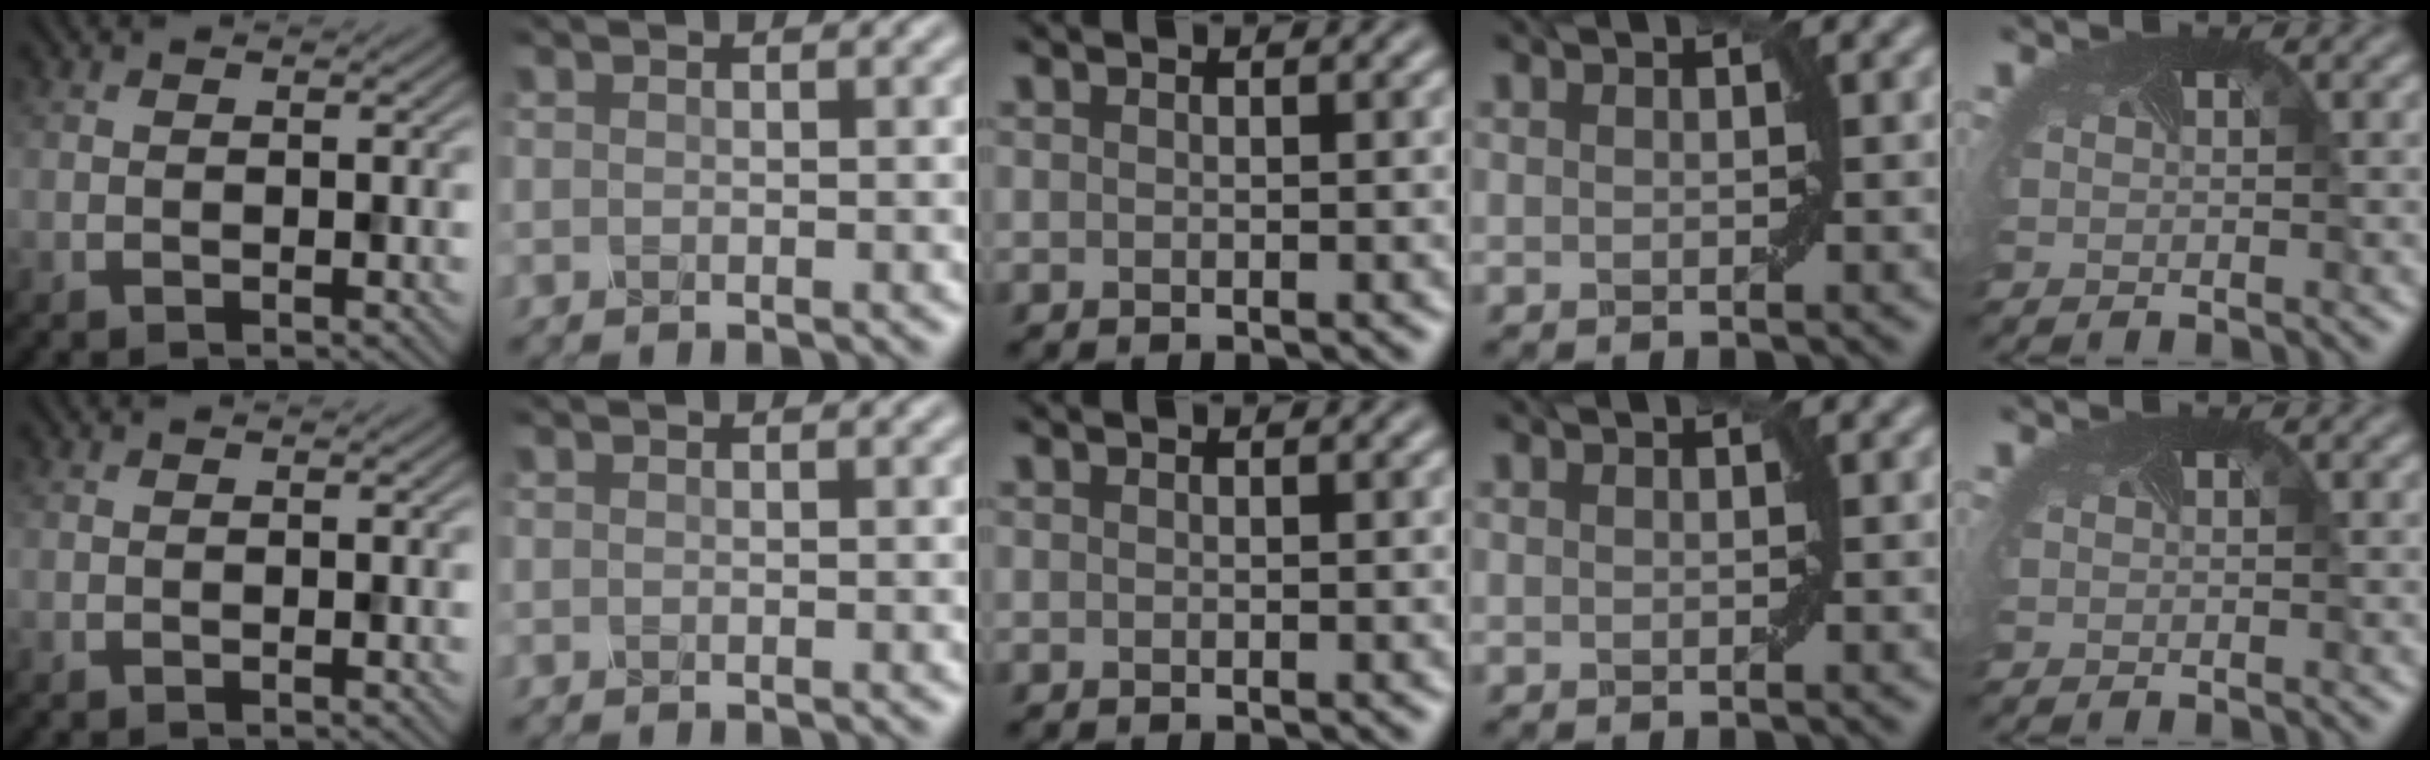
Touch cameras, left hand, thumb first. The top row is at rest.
{}